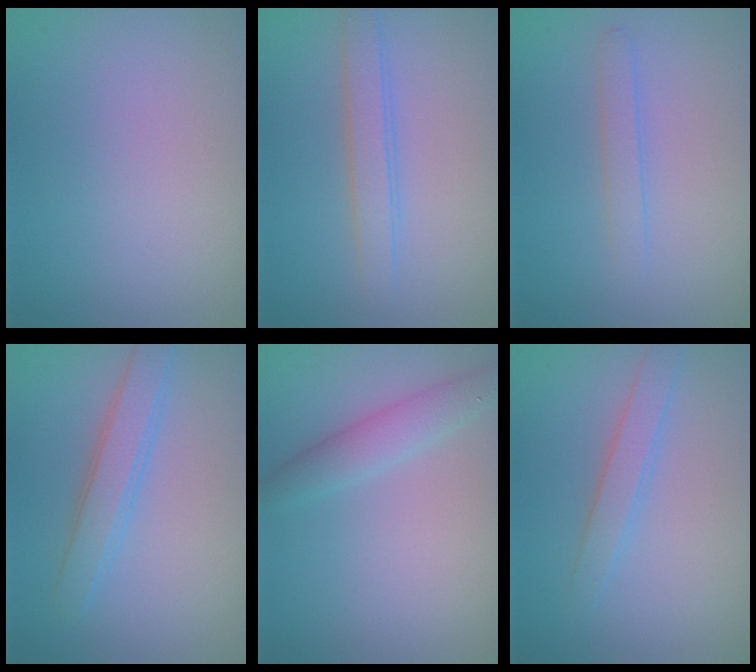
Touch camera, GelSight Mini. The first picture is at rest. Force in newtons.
{"total": 2.2, "press": 2.2, "slide": 0.1}
{"total": 1.3, "press": 1.3, "slide": 0.1}
{"total": 2.9, "press": 2.9, "slide": 0.1}
{"total": 2.5, "press": 2.5, "slide": 0.0}
{"total": 2.0, "press": 2.0, "slide": 0.0}